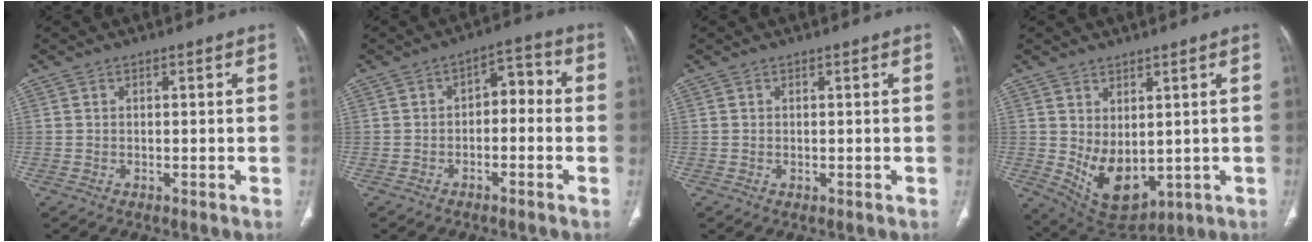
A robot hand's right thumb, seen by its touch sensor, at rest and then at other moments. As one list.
[{"total": 5.6, "force": [-0.8, 3.5, 4.4], "torque": [-0.041, 0.038, -0.022]}, {"total": 0.0}, {"total": 9.8, "force": [0.1, 6.1, 7.7], "torque": [-0.114, -0.015, 0.035]}]